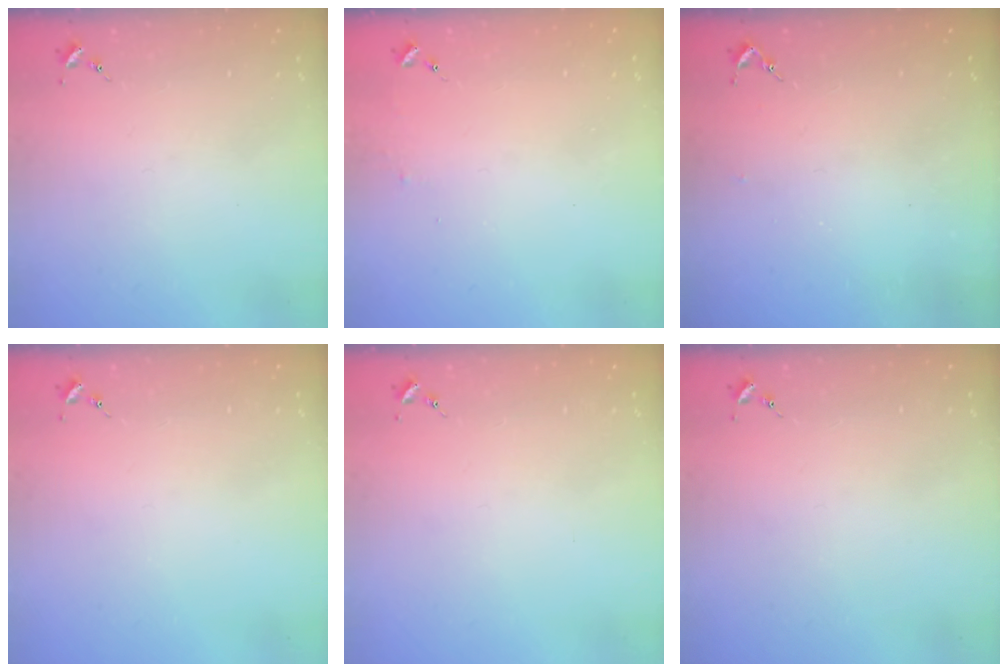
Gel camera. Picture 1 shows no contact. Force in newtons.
{"total": 3.2, "press": 3.2, "slide": 0.3}
{"total": 2.6, "press": 2.5, "slide": 0.3}
{"total": 0.0}
{"total": 0.0}
{"total": 0.0}